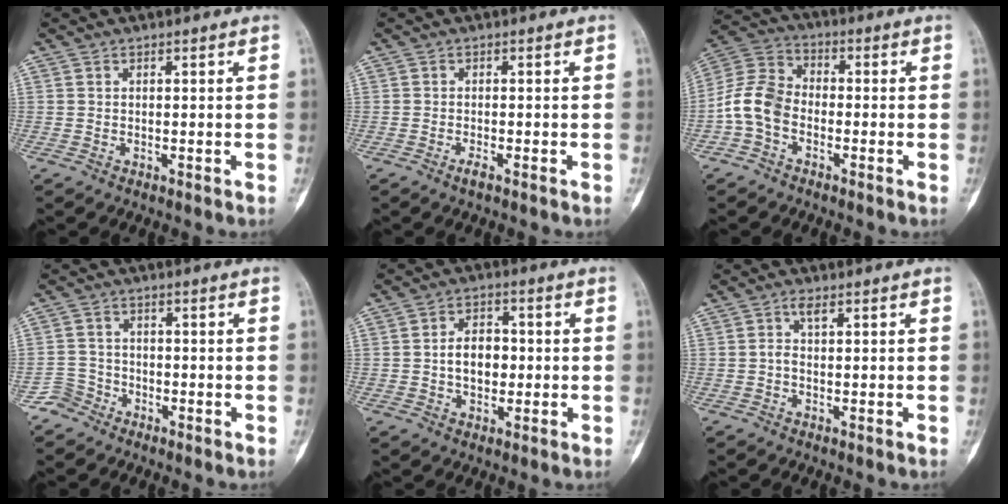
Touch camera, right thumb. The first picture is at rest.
{"total": 1.0, "force": [-0.7, 0.1, 0.7], "torque": [-0.018, -0.002, -0.016]}
{"total": 9.0, "force": [-2.6, 6.4, 5.8], "torque": [-0.110, 0.030, -0.066]}
{"total": 3.4, "force": [-2.5, 2.3, -0.4], "torque": [0.022, 0.015, -0.056]}
{"total": 6.6, "force": [-0.4, 4.6, 4.7], "torque": [-0.055, 0.016, -0.010]}
{"total": 1.5, "force": [0.4, 0.6, 1.3], "torque": [-0.026, 0.006, 0.007]}